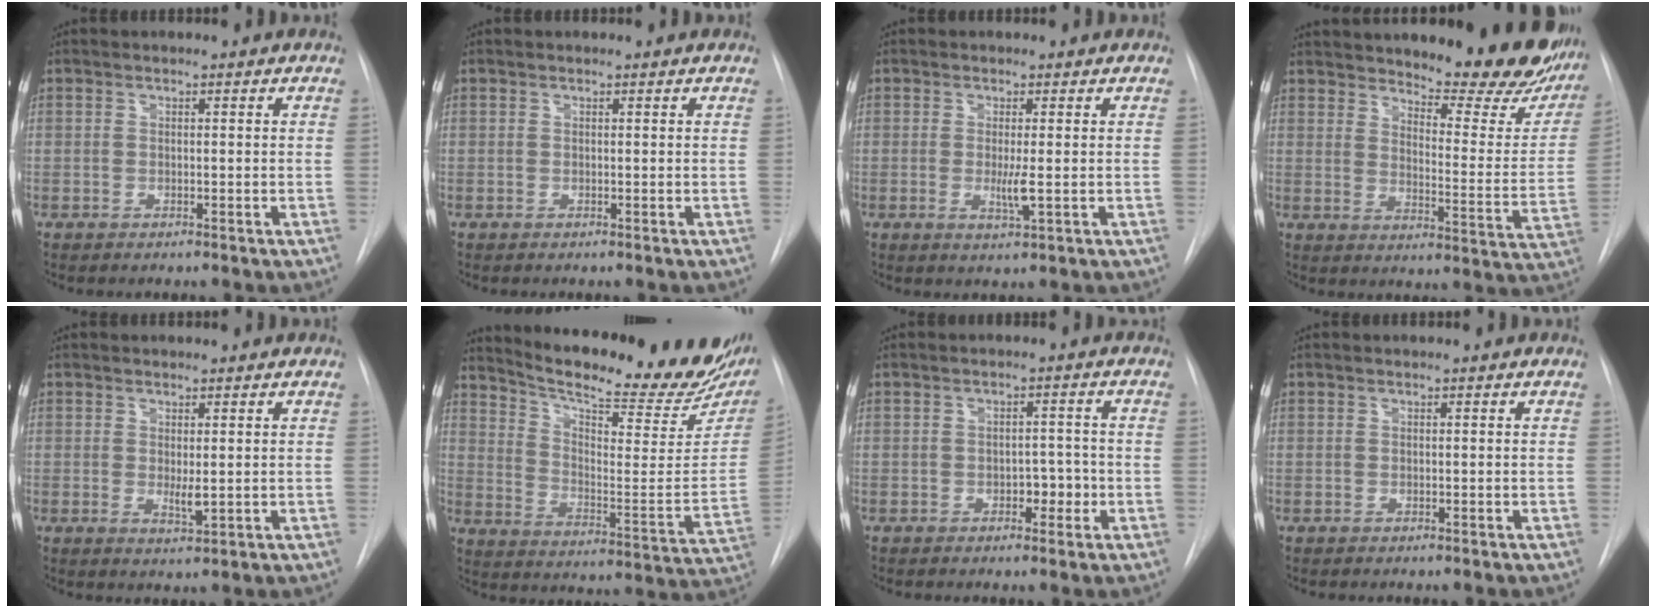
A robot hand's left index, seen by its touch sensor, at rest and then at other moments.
{"total": 0.7, "force": [0.7, 0.1, -0.1], "torque": [-0.005, 0.006, 0.009]}
{"total": 2.6, "force": [-0.1, 0.1, 2.5], "torque": [-0.050, -0.007, 0.000]}
{"total": 22.1, "force": [19.2, 4.8, 9.9], "torque": [-0.126, -0.062, 0.238]}
{"total": 2.1, "force": [0.4, 0.6, 2.0], "torque": [-0.035, -0.008, 0.013]}
{"total": 26.9, "force": [22.7, 5.6, 13.3], "torque": [-0.201, -0.061, 0.296]}
{"total": 2.7, "force": [-0.9, 1.6, 2.0], "torque": [-0.018, 0.007, -0.011]}
{"total": 0.0}